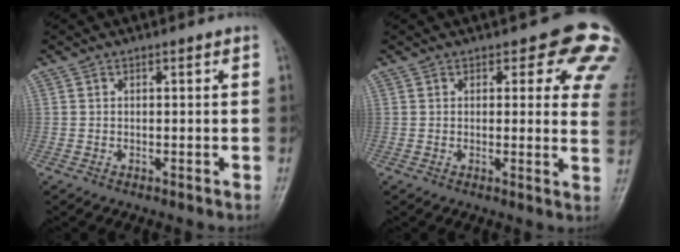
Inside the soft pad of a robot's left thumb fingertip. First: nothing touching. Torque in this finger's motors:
{"motor_torque": [2.64, 2.37, 1.38, -1.40, 0.26]}